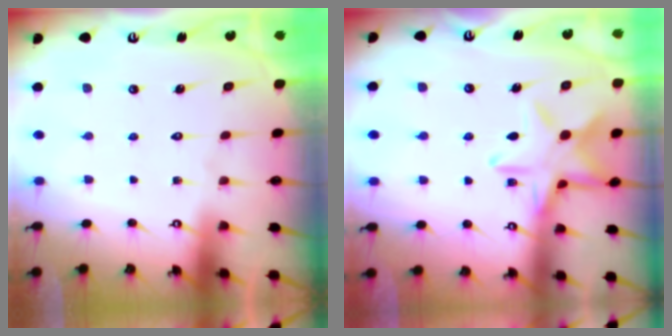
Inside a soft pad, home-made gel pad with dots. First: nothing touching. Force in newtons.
{"total": 13.6, "press": 13.6, "slide": 0.9}